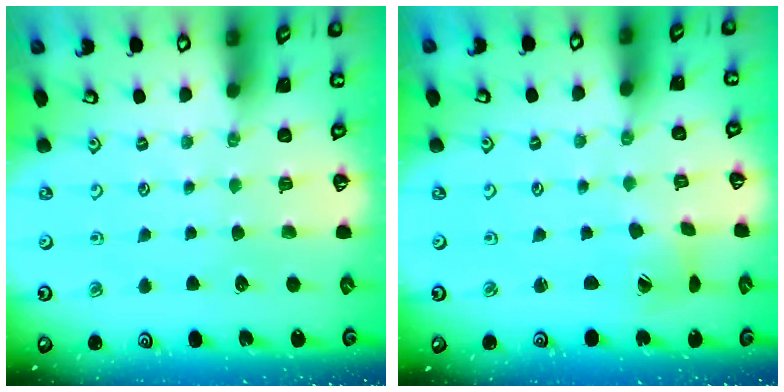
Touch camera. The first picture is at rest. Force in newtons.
{"total": 2.5, "press": 2.5, "slide": 0.4}